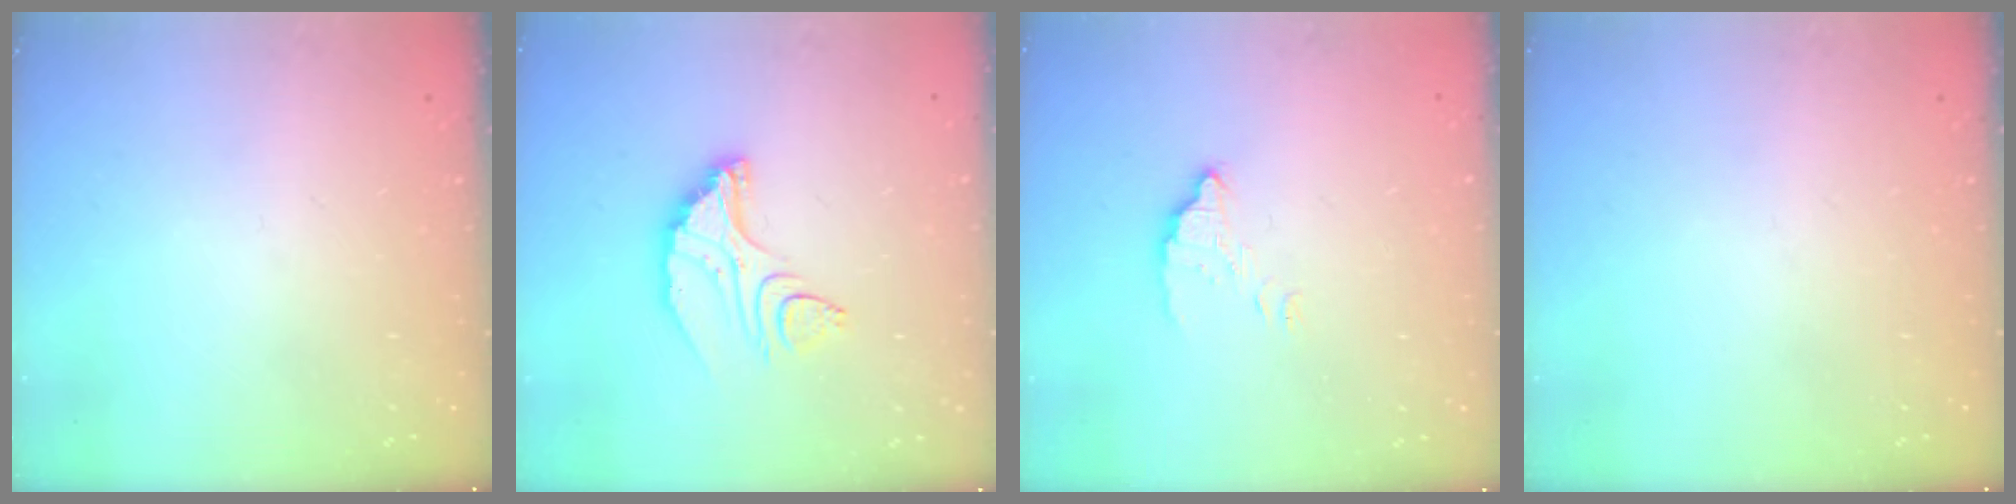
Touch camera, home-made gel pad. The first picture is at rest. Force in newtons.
{"total": 8.9, "press": 8.8, "slide": 0.8}
{"total": 3.5, "press": 3.5, "slide": 0.1}
{"total": 0.0}